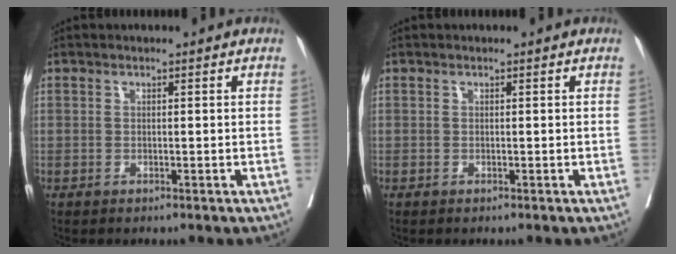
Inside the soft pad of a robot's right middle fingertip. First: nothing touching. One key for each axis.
{"total": 0.0}